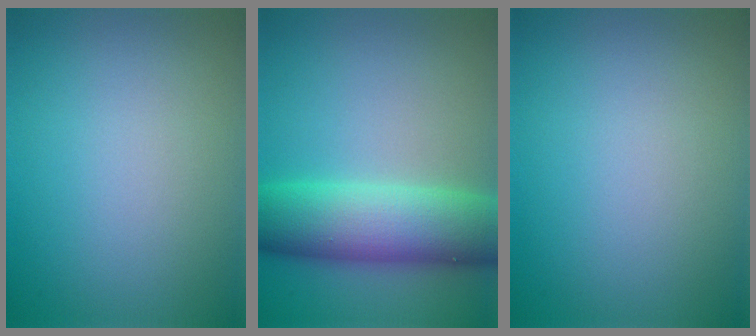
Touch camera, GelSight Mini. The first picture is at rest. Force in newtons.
{"total": 9.2, "press": 9.2, "slide": 0.3}
{"total": 0.0}